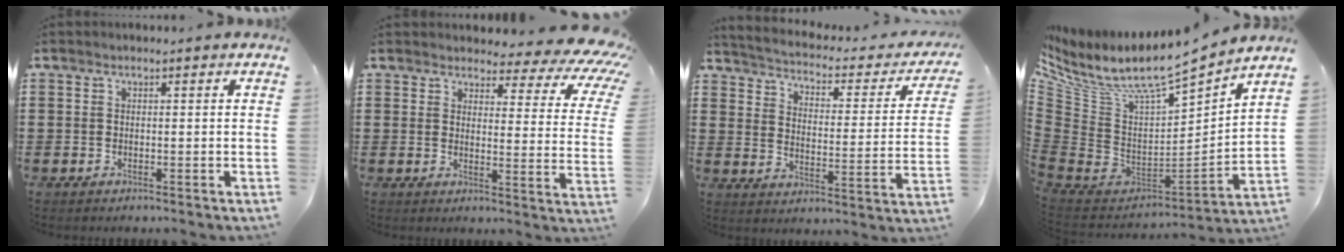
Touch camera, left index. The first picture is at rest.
{"total": 4.7, "force": [3.9, 1.2, 2.4], "torque": [-0.051, -0.026, 0.061]}
{"total": 1.9, "force": [1.7, 0.2, 0.8], "torque": [-0.033, -0.025, 0.019]}
{"total": 8.4, "force": [6.2, 2.4, 5.1], "torque": [-0.127, -0.055, 0.101]}